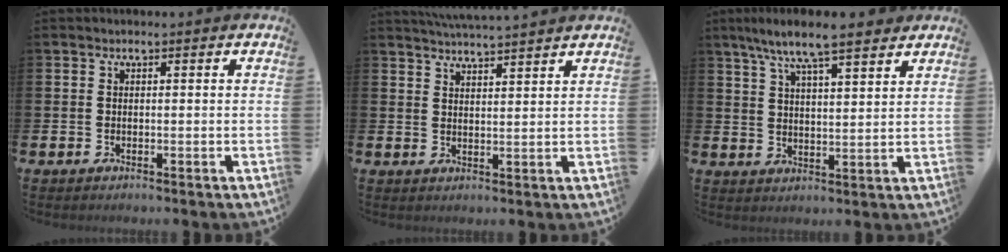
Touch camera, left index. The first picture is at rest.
{"total": 4.1, "force": [4.1, -0.4, 0.3], "torque": [-0.011, -0.021, 0.073]}
{"total": 8.1, "force": [7.2, 1.0, 3.6], "torque": [-0.088, -0.023, 0.130]}